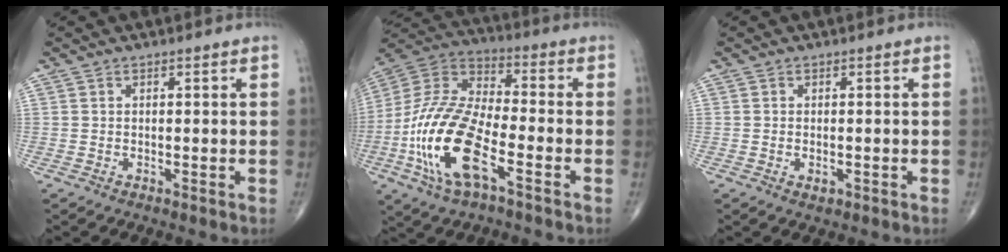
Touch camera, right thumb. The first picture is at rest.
{"total": 19.4, "force": [-7.0, 7.7, 16.4], "torque": [-0.343, 0.026, -0.131]}
{"total": 1.4, "force": [-0.5, 0.8, 1.0], "torque": [-0.012, -0.001, -0.005]}